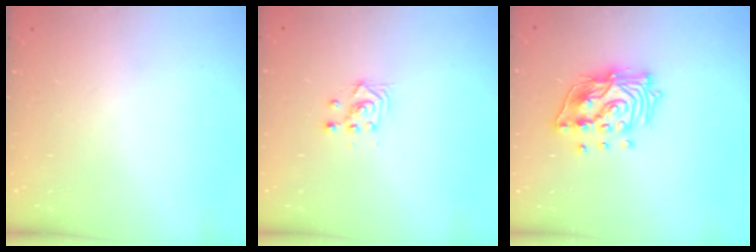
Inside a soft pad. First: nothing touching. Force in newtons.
{"total": 2.3, "press": 2.3, "slide": 0.1}
{"total": 16.0, "press": 15.9, "slide": 2.0}